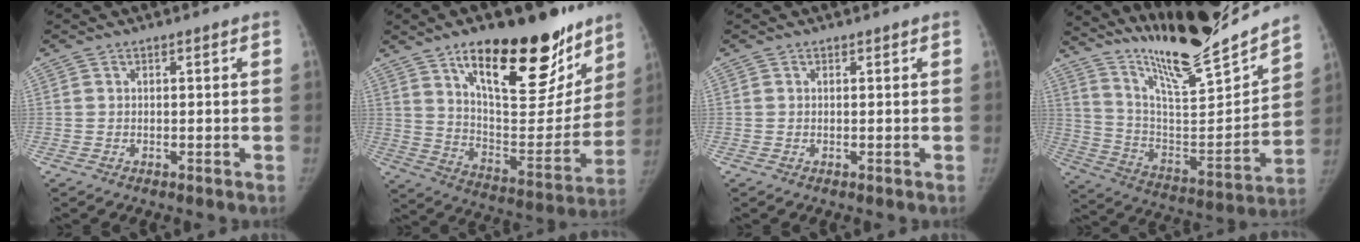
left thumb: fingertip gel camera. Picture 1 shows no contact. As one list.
[{"total": 28.5, "force": [17.4, 11.2, 19.6], "torque": [-0.235, -0.076, 0.270]}, {"total": 0.0}, {"total": 24.9, "force": [21.9, 3.3, 11.3], "torque": [-0.151, -0.137, 0.351]}]